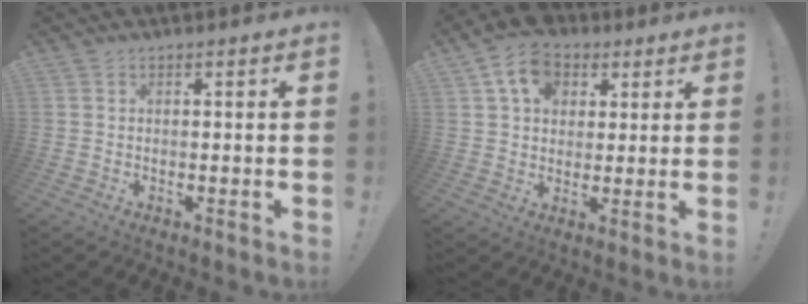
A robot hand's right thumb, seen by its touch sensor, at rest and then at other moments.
{"total": 12.4, "force": [5.4, 9.5, 5.9], "torque": [-0.090, -0.019, 0.104]}